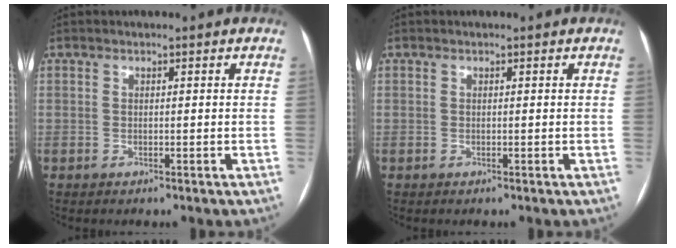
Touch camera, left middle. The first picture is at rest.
{"total": 0.0}